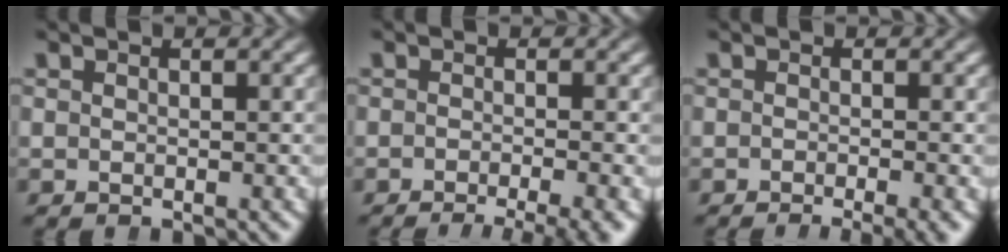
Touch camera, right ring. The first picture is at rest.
{"total": 5.1, "force": [-4.3, 0.6, 2.5], "torque": [-0.018, -0.008, -0.061]}
{"total": 3.0, "force": [-2.5, 0.0, 1.6], "torque": [-0.006, -0.003, -0.037]}